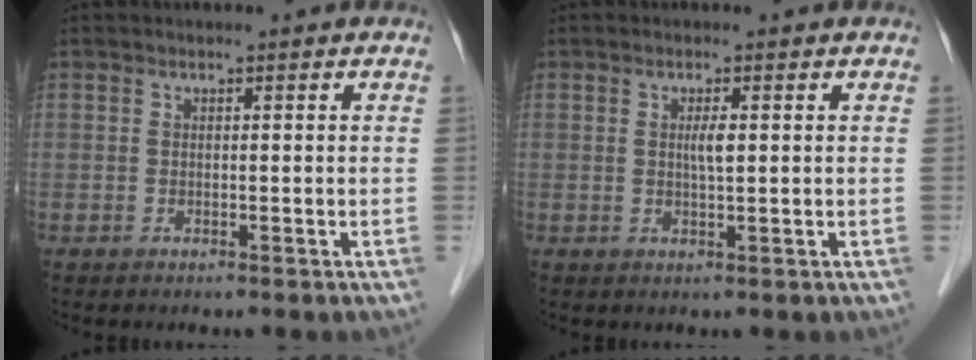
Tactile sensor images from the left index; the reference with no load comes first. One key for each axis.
{"total": 1.7, "fx": 0.3, "fy": 0.1, "fz": 1.7, "tx": -0.034, "ty": -0.001, "tz": 0.006}